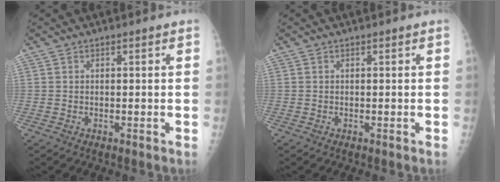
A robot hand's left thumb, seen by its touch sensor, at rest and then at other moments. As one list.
[{"total": 0.0}]